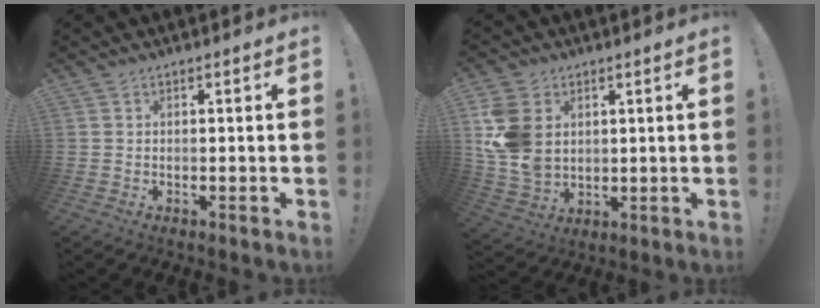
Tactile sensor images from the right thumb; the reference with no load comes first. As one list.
[{"total": 13.9, "force": [3.6, 10.6, 8.2], "torque": [-0.167, -0.011, 0.074]}]